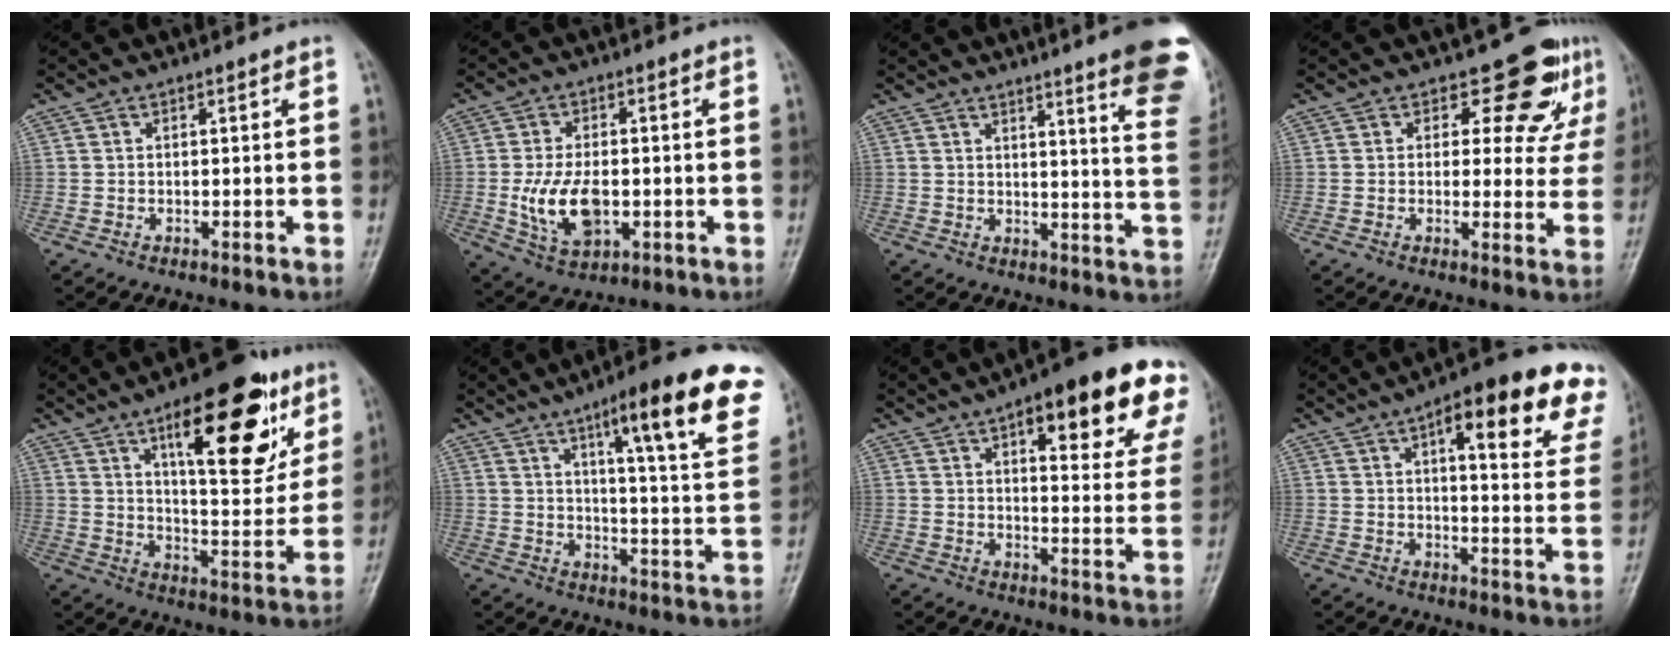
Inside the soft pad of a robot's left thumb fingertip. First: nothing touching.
{"total": 10.0, "force": [-1.5, 5.9, 8.0], "torque": [-0.141, -0.004, -0.020]}
{"total": 16.6, "force": [11.1, 1.5, 12.3], "torque": [-0.127, -0.069, 0.119]}
{"total": 8.1, "force": [5.2, 4.9, 3.8], "torque": [-0.011, -0.031, 0.053]}
{"total": 21.8, "force": [10.8, 8.4, 17.0], "torque": [-0.199, -0.041, 0.162]}
{"total": 21.9, "force": [12.3, 4.1, 17.7], "torque": [-0.217, -0.040, 0.163]}
{"total": 21.1, "force": [11.5, 6.8, 16.3], "torque": [-0.173, -0.031, 0.141]}
{"total": 20.3, "force": [11.0, 6.1, 15.9], "torque": [-0.172, -0.025, 0.126]}